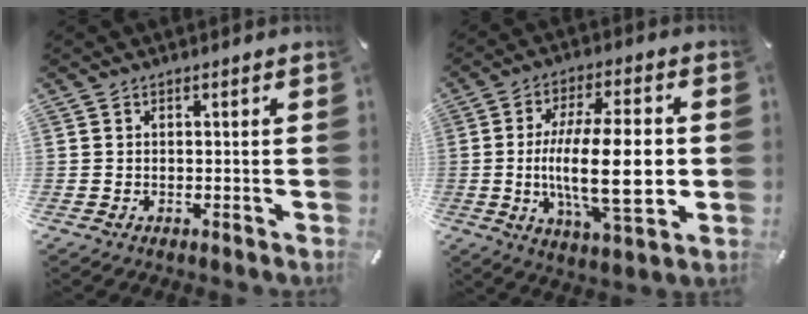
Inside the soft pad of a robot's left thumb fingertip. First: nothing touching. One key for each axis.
{"total": 20.0, "fx": -0.9, "fy": 6.5, "fz": 18.9, "tx": -0.337, "ty": -0.013, "tz": -0.021}